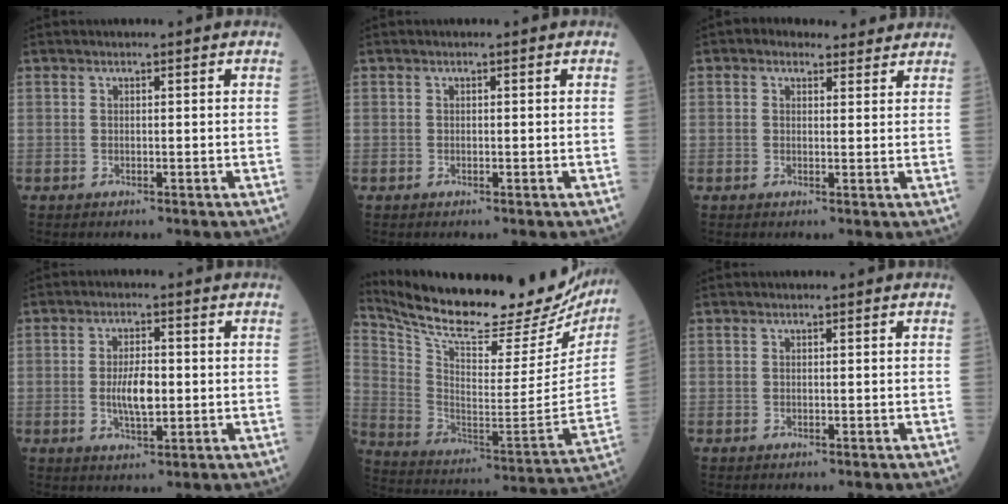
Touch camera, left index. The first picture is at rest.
{"total": 0.0}
{"total": 4.3, "force": [3.5, 2.3, 1.1], "torque": [-0.011, 0.021, 0.044]}
{"total": 5.2, "force": [-0.4, 1.8, 4.9], "torque": [-0.097, -0.002, -0.006]}
{"total": 30.0, "force": [26.2, 6.9, 12.8], "torque": [-0.226, -0.057, 0.366]}
{"total": 0.0}